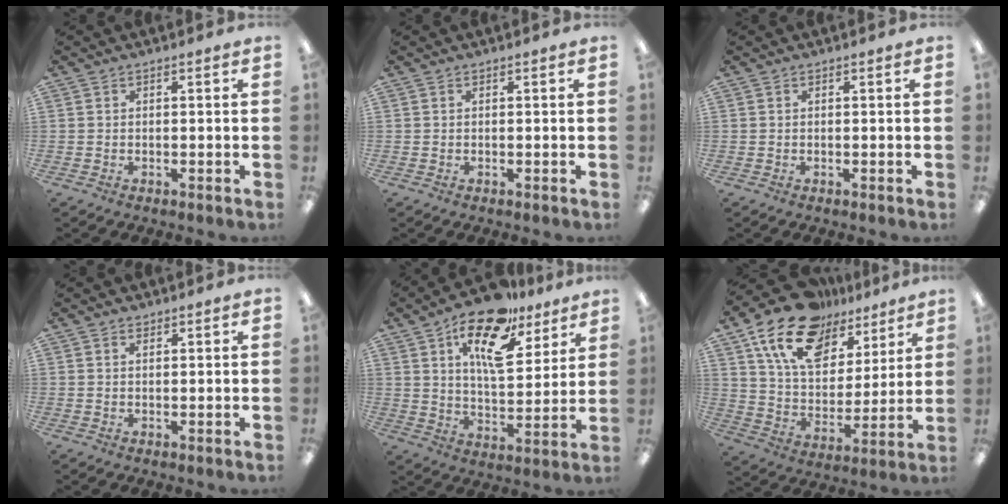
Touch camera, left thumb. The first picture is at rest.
{"total": 0.0}
{"total": 0.0}
{"total": 0.9, "force": [0.8, 0.3, 0.2], "torque": [-0.006, -0.001, 0.015]}
{"total": 18.4, "force": [11.7, 8.1, 11.8], "torque": [-0.181, -0.056, 0.195]}
{"total": 18.5, "force": [12.1, 10.6, 9.1], "torque": [-0.173, -0.059, 0.220]}